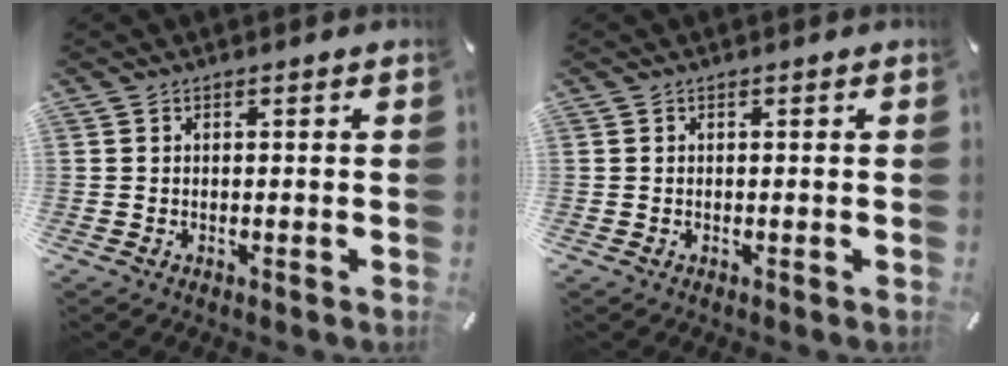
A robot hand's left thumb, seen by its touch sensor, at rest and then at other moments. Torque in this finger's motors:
{"motor_torque": [-0.02, 0.02, -0.04, -0.04, 0.00]}